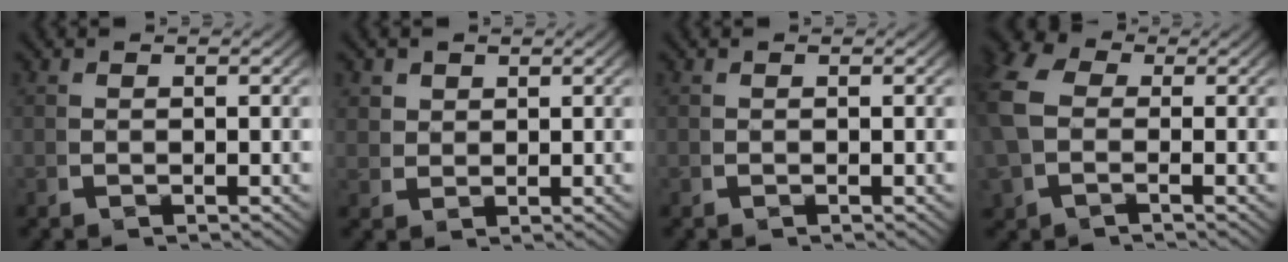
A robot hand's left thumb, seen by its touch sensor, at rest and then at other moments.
{"total": 2.0, "force": [1.5, 1.1, 0.6], "torque": [-0.009, -0.003, 0.036]}
{"total": 0.0}
{"total": 6.2, "force": [0.9, 4.6, 4.0], "torque": [-0.110, -0.001, 0.010]}